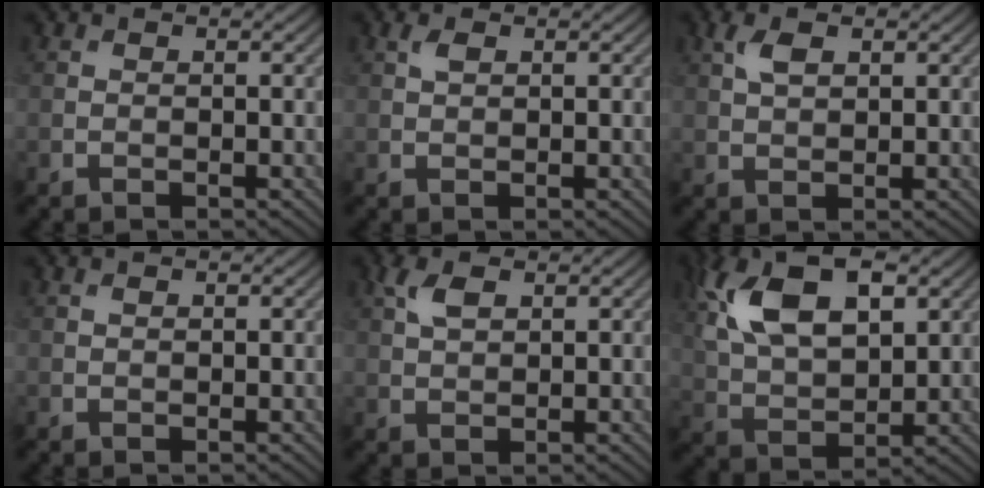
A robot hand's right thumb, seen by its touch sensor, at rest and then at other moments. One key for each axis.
{"total": 1.3, "fx": 0.7, "fy": 0.6, "fz": 1.0, "tx": -0.025, "ty": 0.002, "tz": 0.013}
{"total": 3.3, "fx": 1.5, "fy": 1.5, "fz": 2.5, "tx": -0.059, "ty": 0.004, "tz": 0.031}
{"total": 0.6, "fx": 0.4, "fy": 0.2, "fz": 0.5, "tx": -0.010, "ty": 0.002, "tz": 0.006}
{"total": 3.4, "fx": 1.6, "fy": 1.7, "fz": 2.5, "tx": -0.060, "ty": 0.005, "tz": 0.033}
{"total": 13.5, "fx": 5.5, "fy": 7.0, "fz": 10.2, "tx": -0.227, "ty": 0.014, "tz": 0.103}